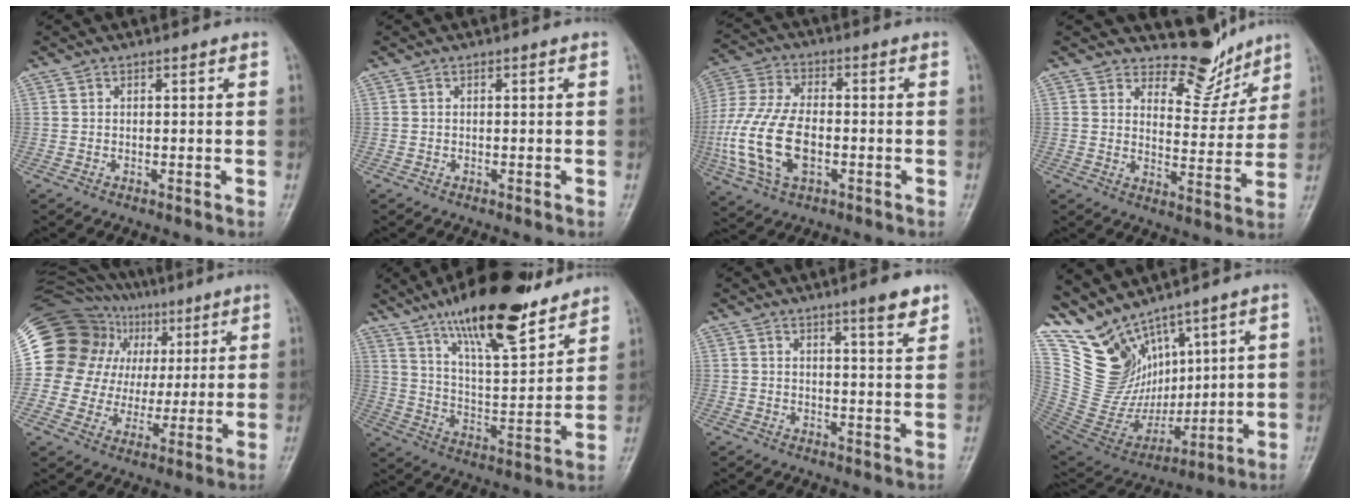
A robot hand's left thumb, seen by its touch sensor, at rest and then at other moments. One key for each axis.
{"total": 0.0}
{"total": 15.9, "fx": -3.3, "fy": 8.9, "fz": 12.7, "tx": -0.283, "ty": 0.008, "tz": -0.059}
{"total": 8.2, "fx": 7.4, "fy": 3.4, "fz": 1.0, "tx": 0.022, "ty": -0.069, "tz": 0.114}
{"total": 24.9, "fx": 7.9, "fy": 21.1, "fz": 10.7, "tx": -0.186, "ty": 0.060, "tz": 0.157}
{"total": 20.5, "fx": 15.2, "fy": 5.4, "fz": 12.6, "tx": -0.173, "ty": -0.076, "tz": 0.259}
{"total": 5.3, "fx": 3.5, "fy": 0.6, "fz": 3.8, "tx": -0.047, "ty": -0.024, "tz": 0.049}
{"total": 15.9, "fx": 11.8, "fy": 8.6, "fz": 6.4, "tx": -0.090, "ty": -0.055, "tz": 0.260}